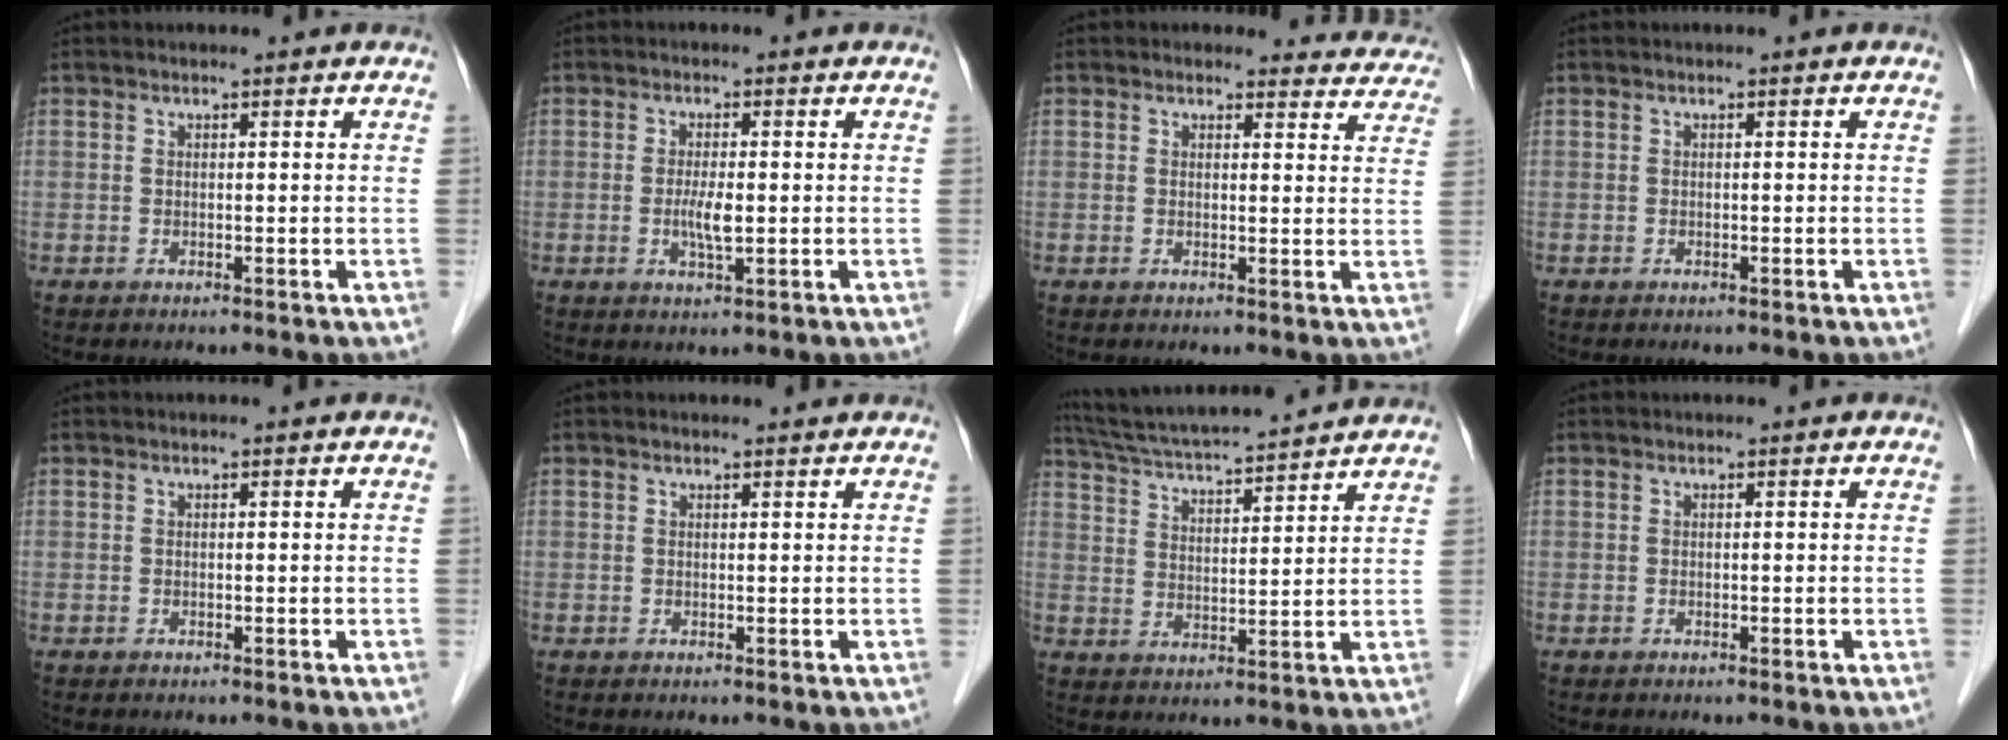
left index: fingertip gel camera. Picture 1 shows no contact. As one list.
[{"total": 3.1, "force": [-0.5, 0.6, 3.0], "torque": [-0.061, -0.007, -0.008]}, {"total": 8.0, "force": [7.4, 2.9, -0.4], "torque": [0.051, -0.015, 0.044]}, {"total": 0.0}, {"total": 0.0}, {"total": 1.0, "force": [0.9, 0.1, 0.2], "torque": [-0.007, 0.004, 0.014]}, {"total": 15.3, "force": [14.0, 0.6, 6.2], "torque": [-0.117, 0.024, 0.224]}, {"total": 0.0}]